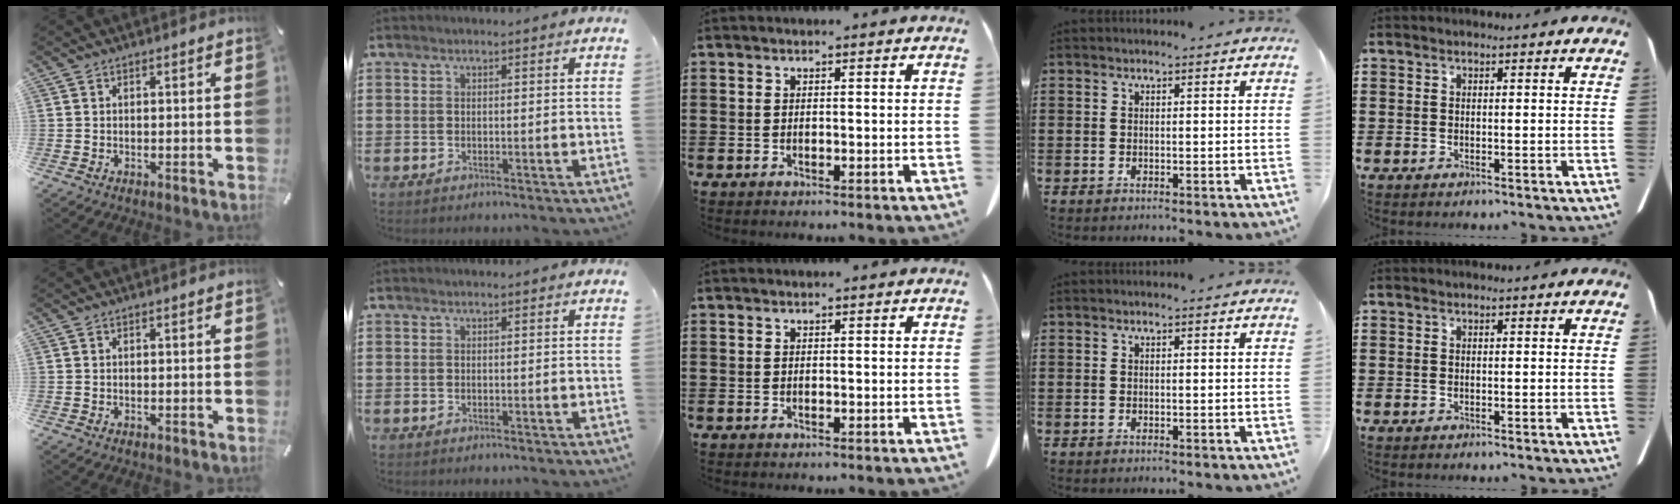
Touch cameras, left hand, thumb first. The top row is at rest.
{}